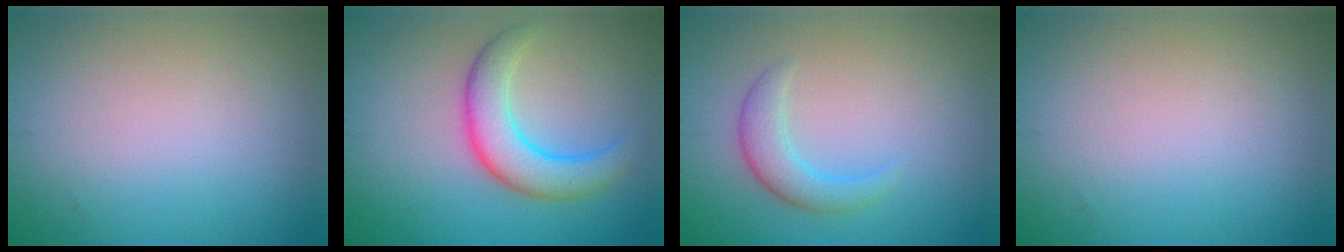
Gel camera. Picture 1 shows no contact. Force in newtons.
{"total": 5.0, "press": 5.0, "slide": 0.1}
{"total": 2.5, "press": 2.4, "slide": 0.2}
{"total": 0.0}